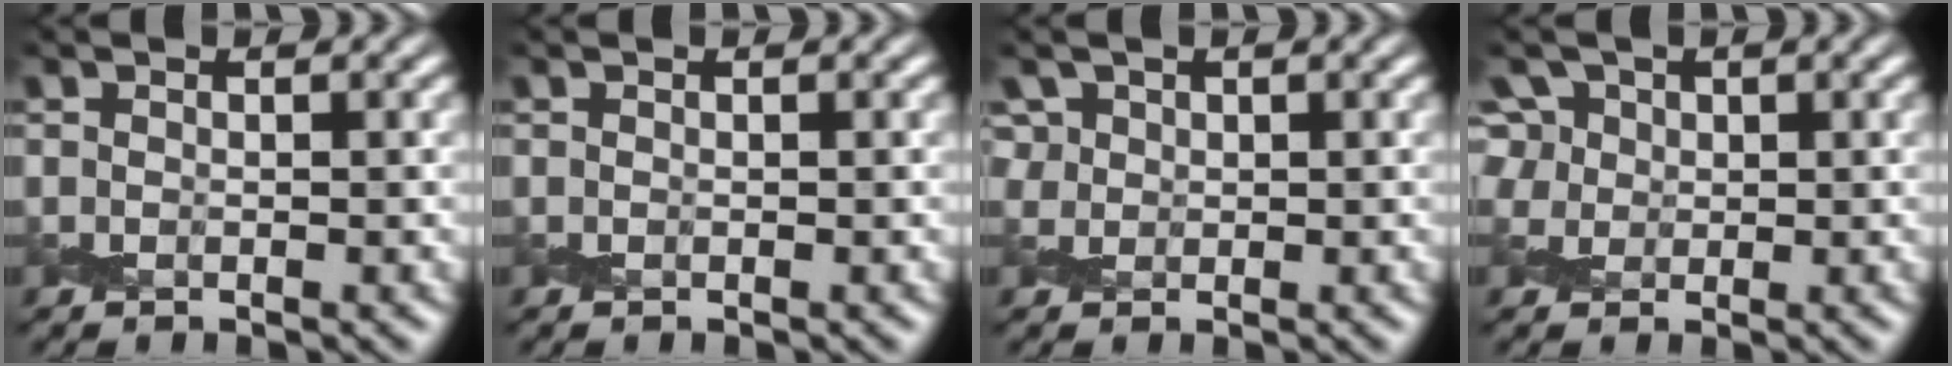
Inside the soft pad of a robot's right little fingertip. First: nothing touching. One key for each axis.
{"total": 0.0}
{"total": 1.9, "fx": 1.0, "fy": 1.5, "fz": 0.6, "tx": -0.022, "ty": -0.005, "tz": 0.026}
{"total": 4.5, "fx": 2.2, "fy": 3.4, "fz": 2.1, "tx": -0.061, "ty": 0.007, "tz": 0.033}